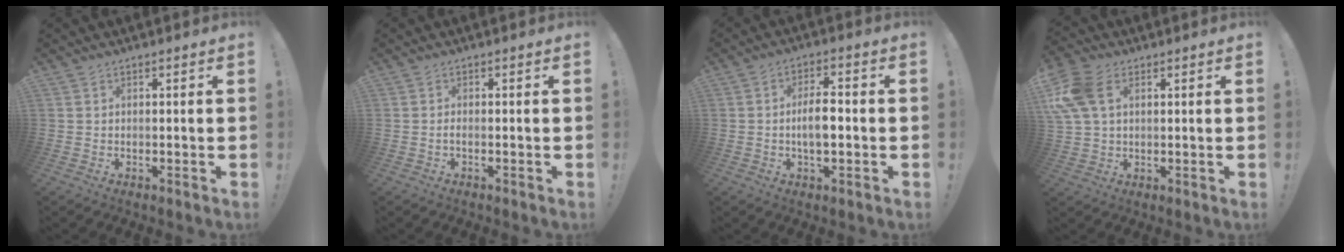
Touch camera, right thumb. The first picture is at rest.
{"total": 0.8, "force": [-0.4, 0.1, 0.7], "torque": [-0.015, 0.001, -0.008]}
{"total": 6.7, "force": [-1.0, 3.0, 5.9], "torque": [-0.102, 0.003, -0.025]}
{"total": 11.9, "force": [3.6, 7.5, 8.4], "torque": [-0.184, -0.002, 0.072]}